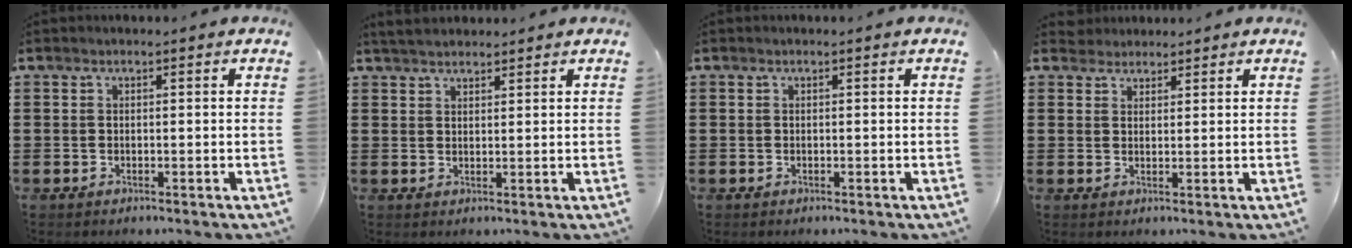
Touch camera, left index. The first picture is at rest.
{"total": 2.8, "force": [2.6, 0.7, 0.8], "torque": [-0.022, 0.002, 0.051]}
{"total": 0.0}
{"total": 1.9, "force": [1.7, 0.8, -0.3], "torque": [-0.001, 0.006, 0.035]}